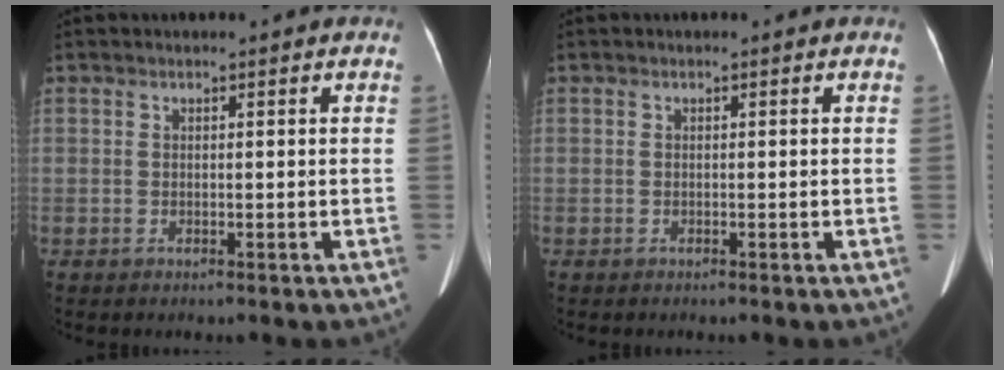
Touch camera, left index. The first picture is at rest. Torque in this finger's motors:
{"motor_torque": [0.08, 0.13, 0.04, 0.02]}